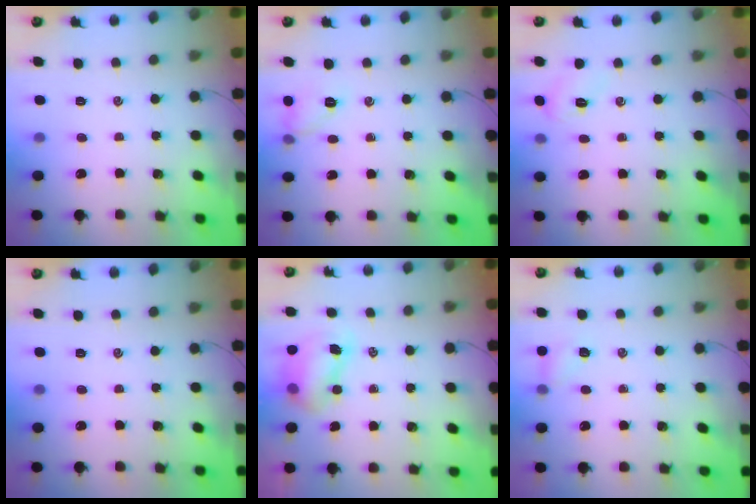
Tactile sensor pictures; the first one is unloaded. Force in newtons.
{"total": 7.2, "press": 7.0, "slide": 1.6}
{"total": 3.7, "press": 3.6, "slide": 0.9}
{"total": 0.0}
{"total": 8.1, "press": 7.9, "slide": 1.3}
{"total": 5.6, "press": 5.4, "slide": 1.6}